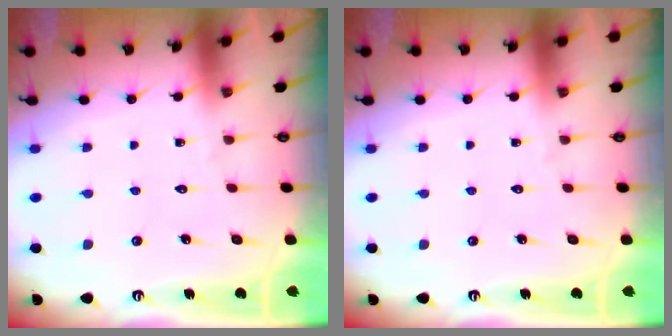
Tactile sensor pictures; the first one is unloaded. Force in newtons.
{"total": 0.0}